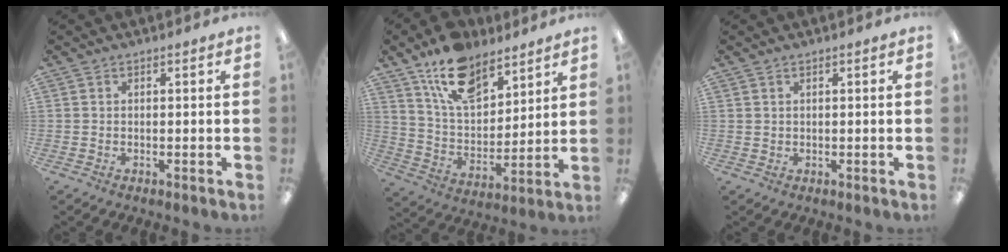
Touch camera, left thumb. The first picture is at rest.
{"total": 15.0, "force": [10.4, 7.8, 7.5], "torque": [-0.128, -0.050, 0.192]}
{"total": 0.8, "force": [0.5, 0.5, 0.0], "torque": [0.000, 0.002, 0.010]}